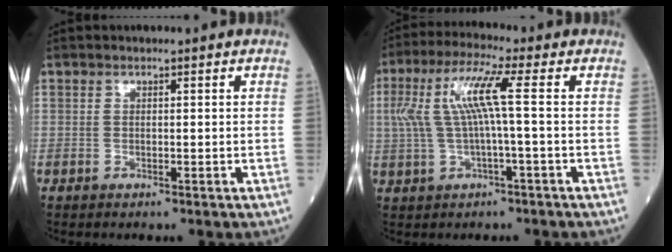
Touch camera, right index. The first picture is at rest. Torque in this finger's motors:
{"motor_torque": [1.26, 0.47, 0.68, 0.21]}